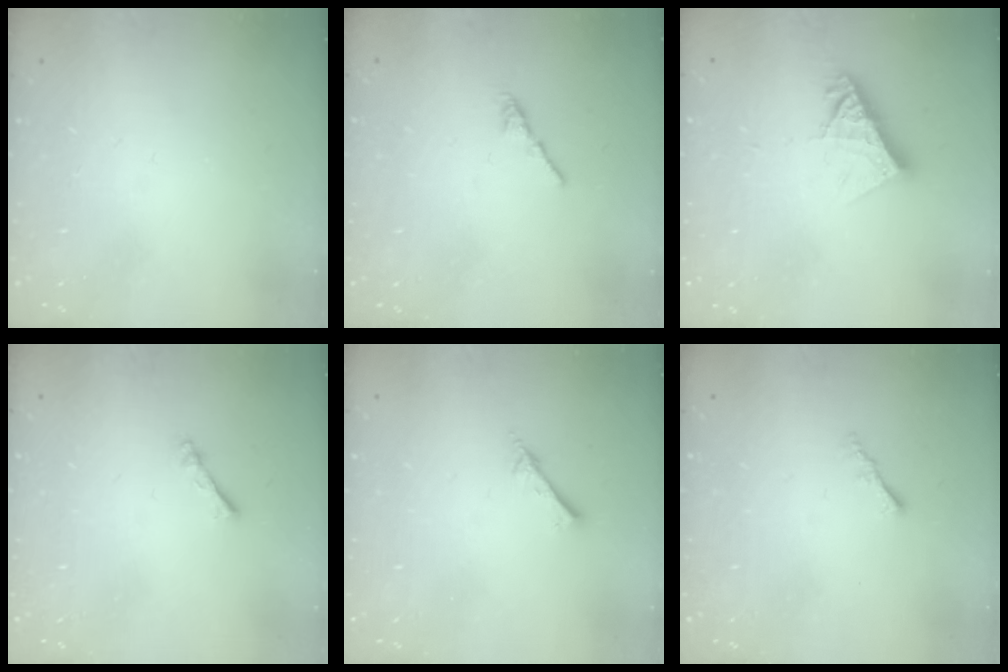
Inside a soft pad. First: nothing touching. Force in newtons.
{"total": 1.3, "press": 1.2, "slide": 0.4}
{"total": 9.6, "press": 9.6, "slide": 0.8}
{"total": 1.1, "press": 1.1, "slide": 0.2}
{"total": 2.0, "press": 2.0, "slide": 0.2}
{"total": 1.2, "press": 1.1, "slide": 0.4}